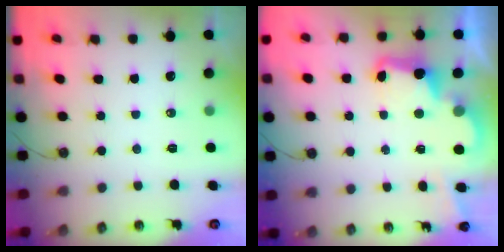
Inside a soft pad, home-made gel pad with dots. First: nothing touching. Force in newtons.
{"total": 3.7, "press": 3.7, "slide": 0.7}